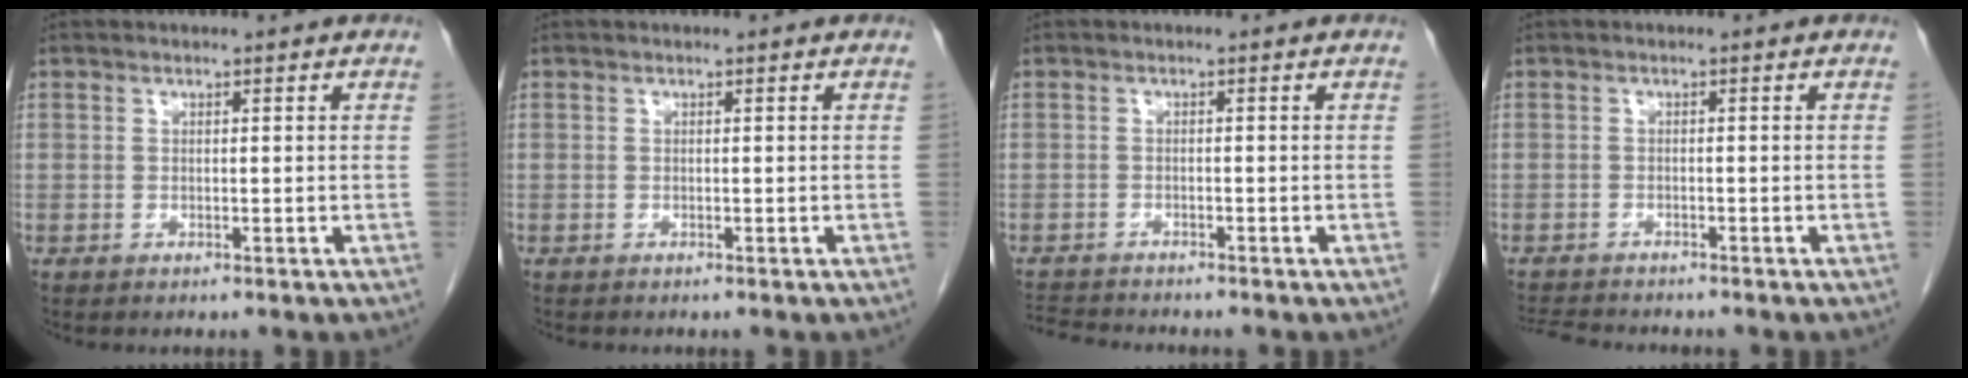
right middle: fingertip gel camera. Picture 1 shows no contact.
{"total": 0.0}
{"total": 4.5, "force": [-4.4, 0.1, 0.8], "torque": [-0.013, -0.015, -0.075]}
{"total": 4.9, "force": [-4.7, 0.6, 1.4], "torque": [-0.023, -0.013, -0.077]}